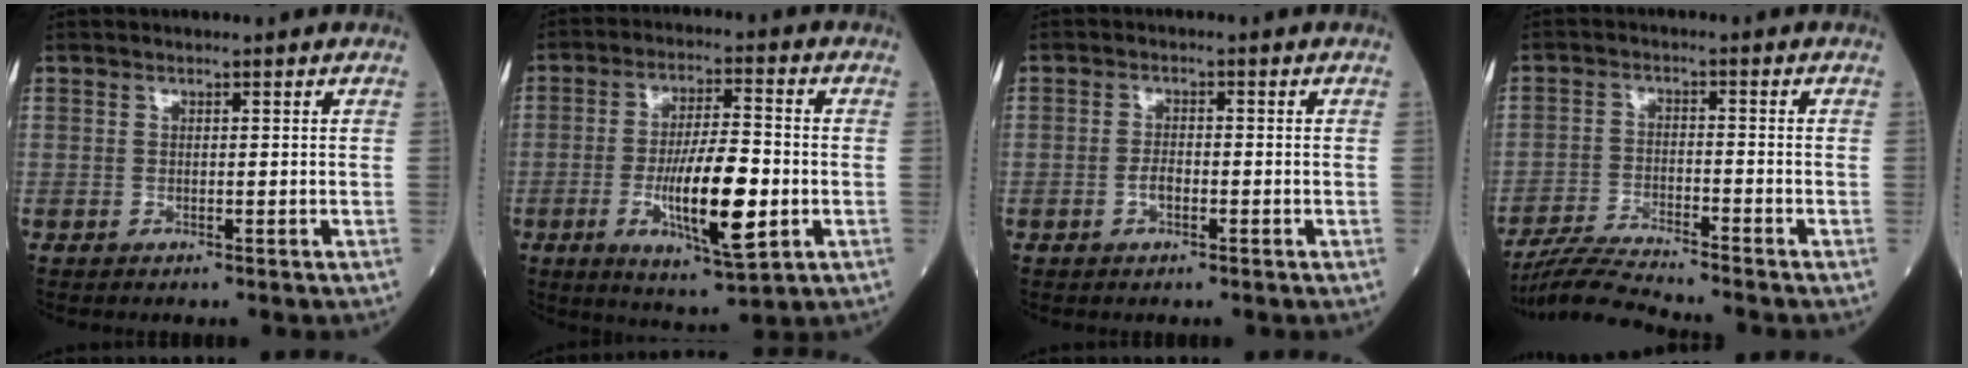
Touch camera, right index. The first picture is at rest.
{"total": 12.2, "force": [-2.8, 2.3, 11.6], "torque": [-0.207, -0.011, -0.044]}
{"total": 2.0, "force": [-0.8, 0.8, 1.6], "torque": [-0.028, 0.004, -0.011]}
{"total": 7.1, "force": [-6.7, -1.5, 1.8], "torque": [-0.039, -0.024, -0.126]}